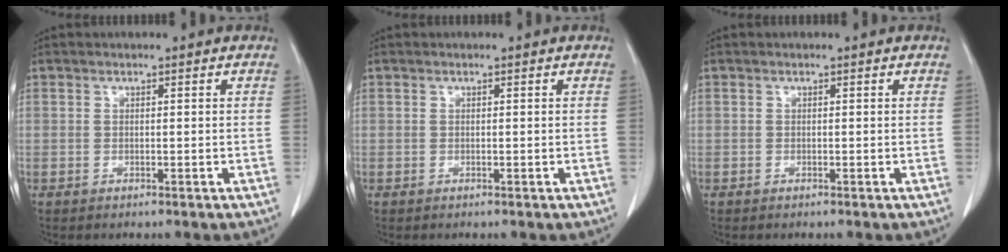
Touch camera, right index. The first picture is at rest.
{"total": 0.0}
{"total": 0.0}